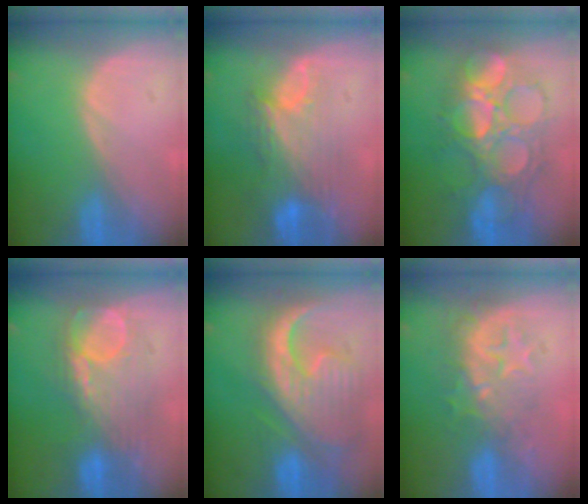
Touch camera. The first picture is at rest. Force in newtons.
{"total": 9.2, "press": 8.0, "slide": 4.5}
{"total": 10.6, "press": 10.5, "slide": 0.7}
{"total": 8.3, "press": 8.3, "slide": 0.2}
{"total": 13.2, "press": 11.4, "slide": 6.7}
{"total": 9.3, "press": 8.1, "slide": 4.6}